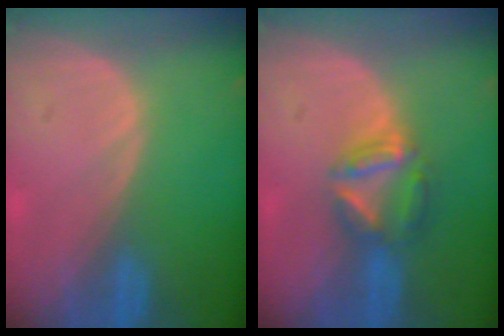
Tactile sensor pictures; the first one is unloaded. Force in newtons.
{"total": 6.1, "press": 5.5, "slide": 2.7}